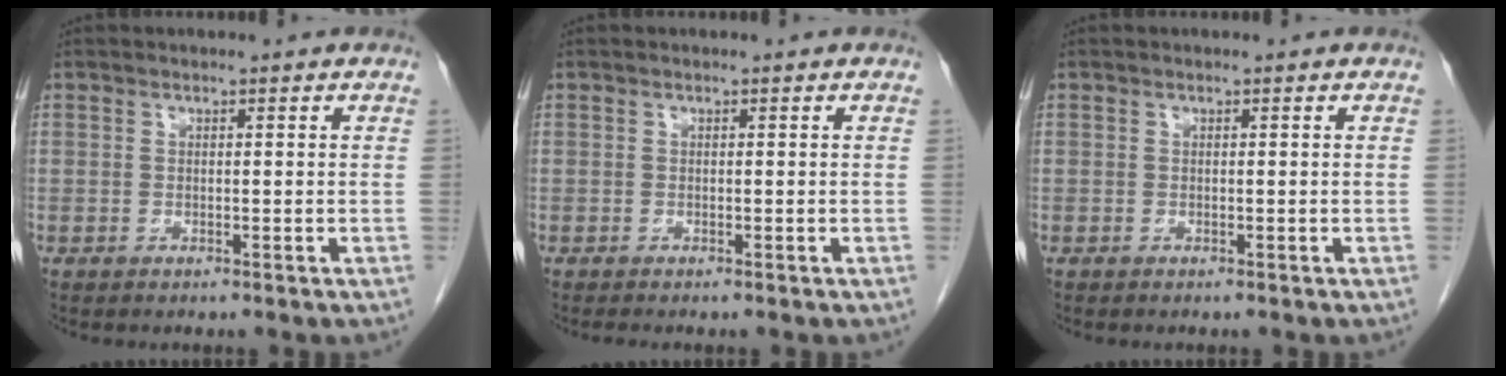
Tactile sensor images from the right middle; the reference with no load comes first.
{"total": 0.6, "force": [-0.5, 0.0, 0.3], "torque": [-0.002, 0.000, -0.009]}
{"total": 0.0}